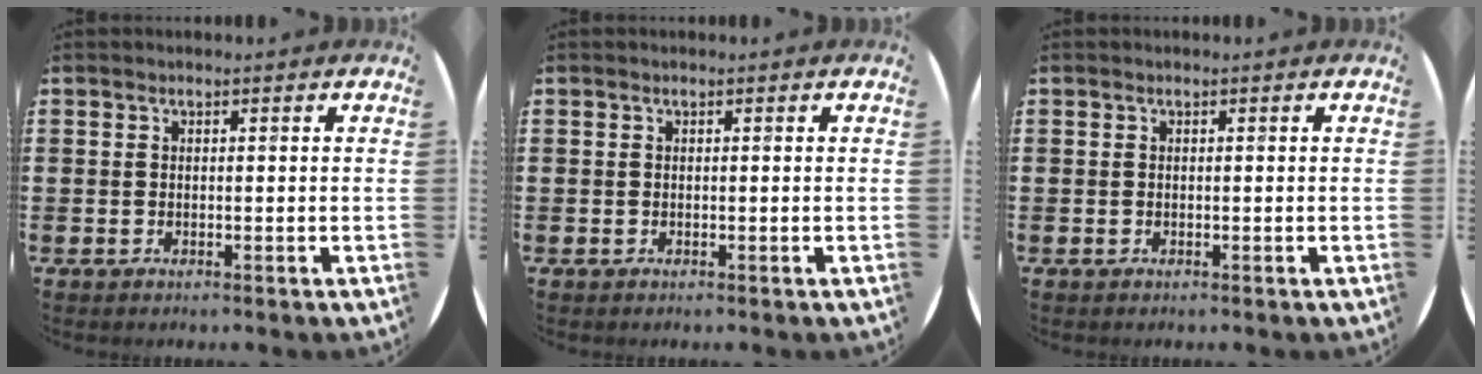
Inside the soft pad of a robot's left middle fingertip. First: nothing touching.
{"total": 0.0}
{"total": 0.0}